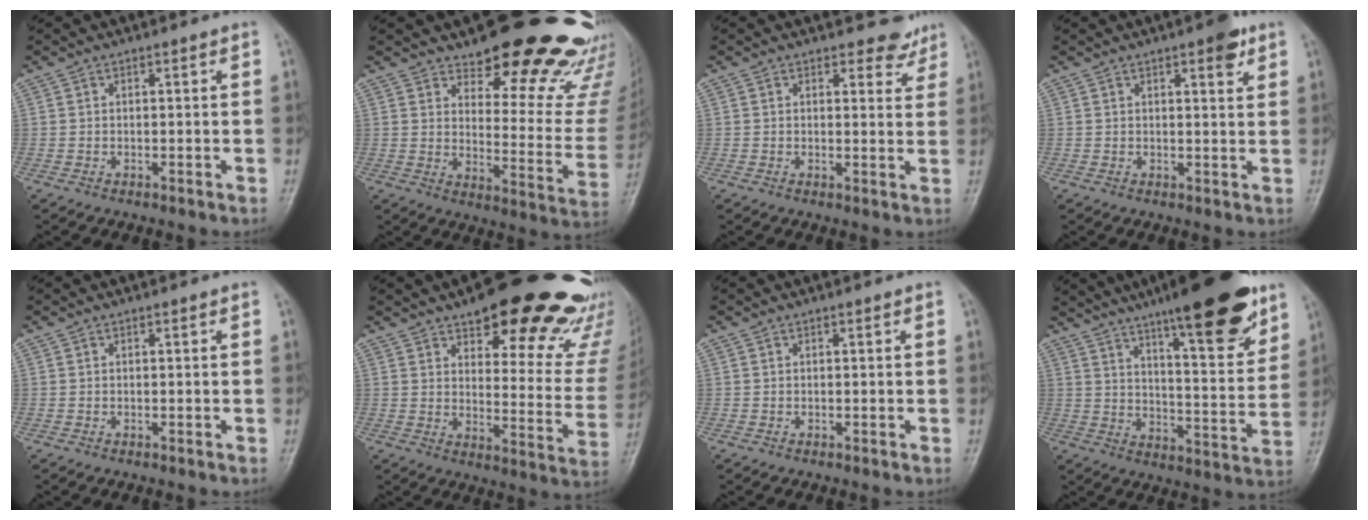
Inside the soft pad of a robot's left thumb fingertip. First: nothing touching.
{"total": 23.8, "force": [21.0, 6.6, 8.9], "torque": [-0.064, -0.178, 0.258]}
{"total": 4.5, "force": [3.9, 2.1, 0.4], "torque": [0.020, -0.031, 0.035]}
{"total": 4.3, "force": [2.5, 1.4, 3.2], "torque": [-0.035, -0.011, 0.030]}
{"total": 0.0}
{"total": 27.0, "force": [20.0, 9.3, 15.7], "torque": [-0.153, -0.098, 0.247]}
{"total": 0.0}
{"total": 22.0, "force": [14.3, 4.9, 15.9], "torque": [-0.207, -0.062, 0.216]}